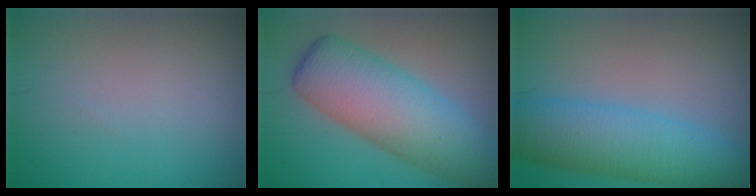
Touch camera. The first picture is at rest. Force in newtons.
{"total": 9.4, "press": 9.4, "slide": 0.1}
{"total": 7.4, "press": 7.4, "slide": 0.2}